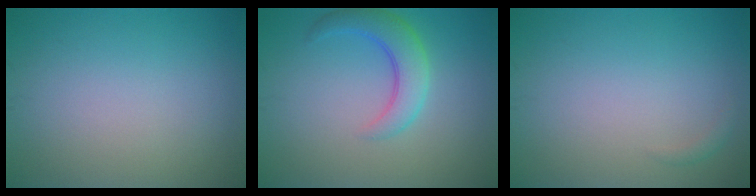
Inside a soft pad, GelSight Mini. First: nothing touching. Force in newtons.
{"total": 4.0, "press": 3.9, "slide": 0.2}
{"total": 0.6, "press": 0.6, "slide": 0.1}